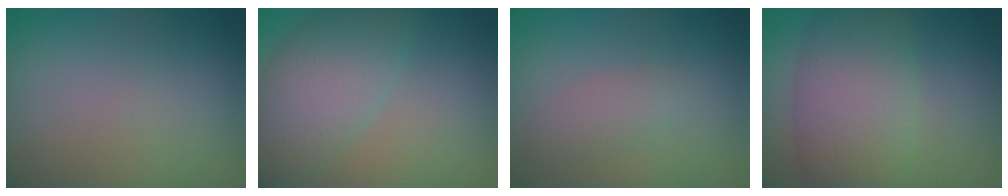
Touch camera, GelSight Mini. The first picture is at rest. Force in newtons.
{"total": 6.3, "press": 6.3, "slide": 0.2}
{"total": 1.8, "press": 1.8, "slide": 0.1}
{"total": 7.5, "press": 7.5, "slide": 0.3}